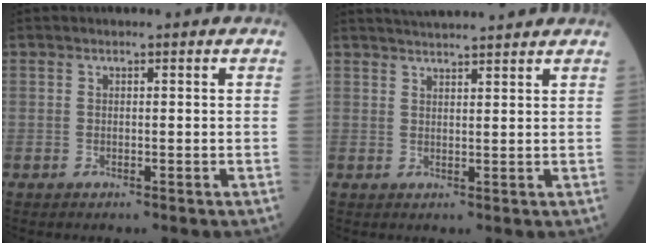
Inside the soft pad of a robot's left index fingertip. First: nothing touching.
{"total": 8.0, "force": [7.5, -0.1, 2.9], "torque": [-0.047, 0.029, 0.106]}